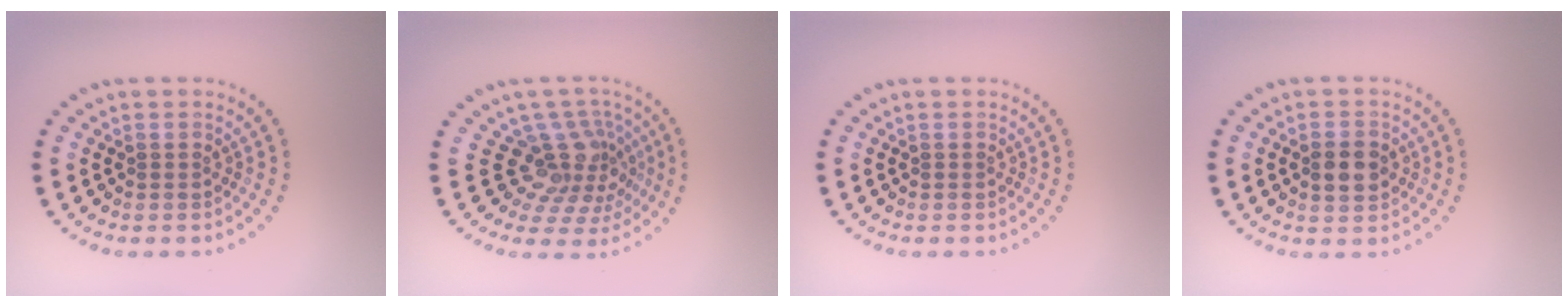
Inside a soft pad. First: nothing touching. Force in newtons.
{"total": 4.7, "press": 3.2, "slide": 3.4}
{"total": 0.0}
{"total": 3.0, "press": 3.0, "slide": 0.1}